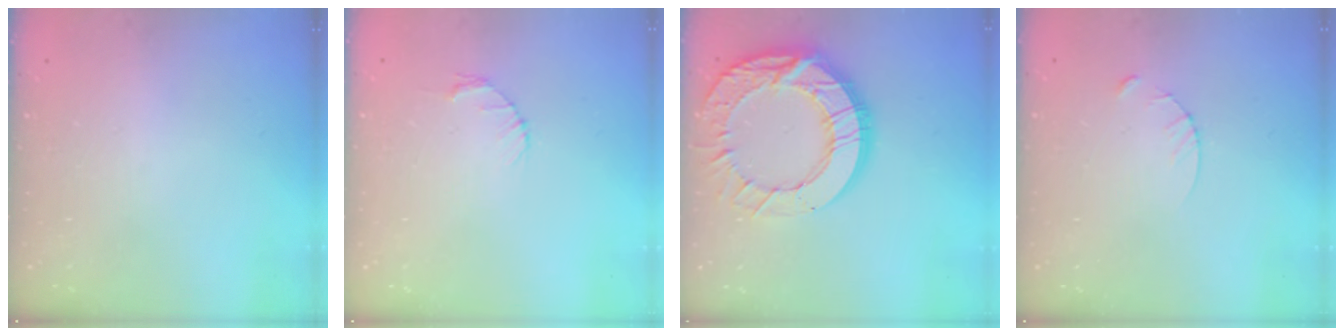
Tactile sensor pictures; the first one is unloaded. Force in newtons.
{"total": 2.7, "press": 2.7, "slide": 0.4}
{"total": 22.1, "press": 22.0, "slide": 2.0}
{"total": 3.3, "press": 3.3, "slide": 0.4}